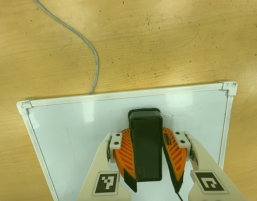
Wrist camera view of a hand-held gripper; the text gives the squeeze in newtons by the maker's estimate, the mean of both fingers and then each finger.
{"total": 18.4, "left": 20.8, "right": 16.0}